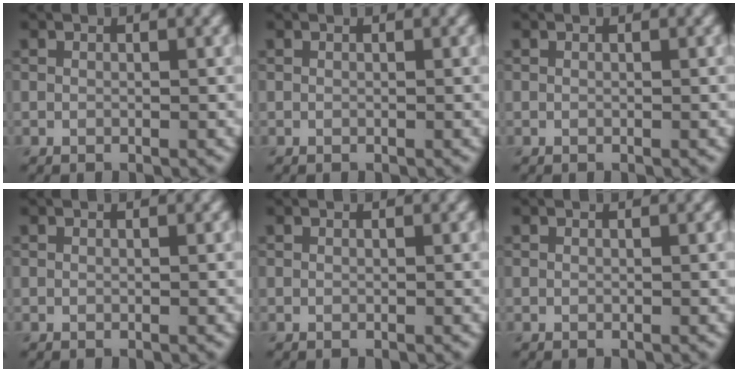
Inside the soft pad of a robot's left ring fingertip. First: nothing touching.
{"total": 0.0}
{"total": 0.0}
{"total": 0.0}
{"total": 0.0}
{"total": 0.0}